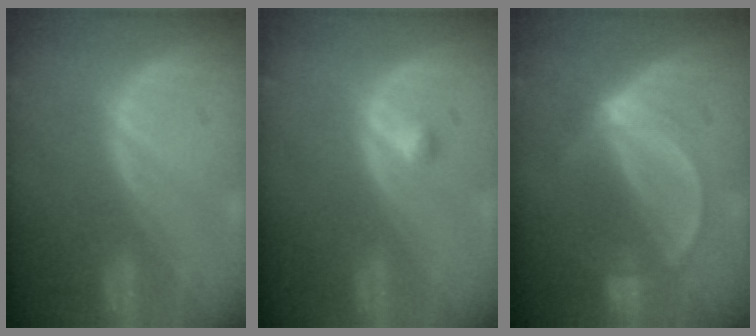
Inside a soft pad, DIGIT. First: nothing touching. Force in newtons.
{"total": 1.1, "press": 1.1, "slide": 0.1}
{"total": 5.1, "press": 4.6, "slide": 2.1}